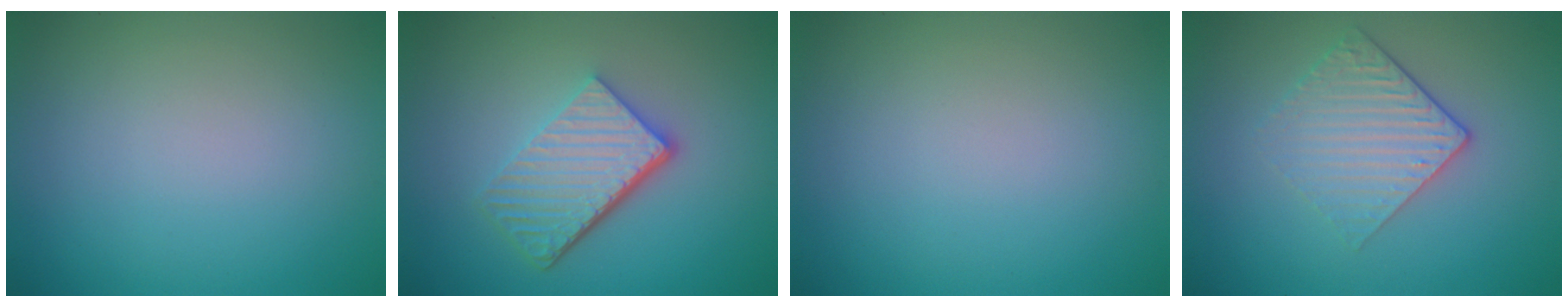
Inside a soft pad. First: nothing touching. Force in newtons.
{"total": 5.5, "press": 3.9, "slide": 3.9}
{"total": 0.0}
{"total": 3.2, "press": 2.6, "slide": 1.8}